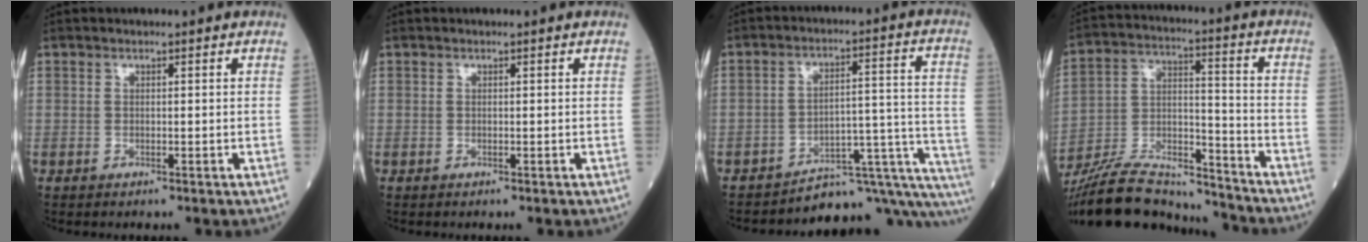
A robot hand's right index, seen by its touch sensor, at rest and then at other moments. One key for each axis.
{"total": 0.0}
{"total": 14.0, "fx": -13.3, "fy": 2.8, "fz": 3.4, "tx": -0.008, "ty": 0.079, "tz": -0.173}
{"total": 19.2, "fx": -18.1, "fy": 3.4, "fz": 5.7, "tx": -0.126, "ty": 0.011, "tz": -0.308}